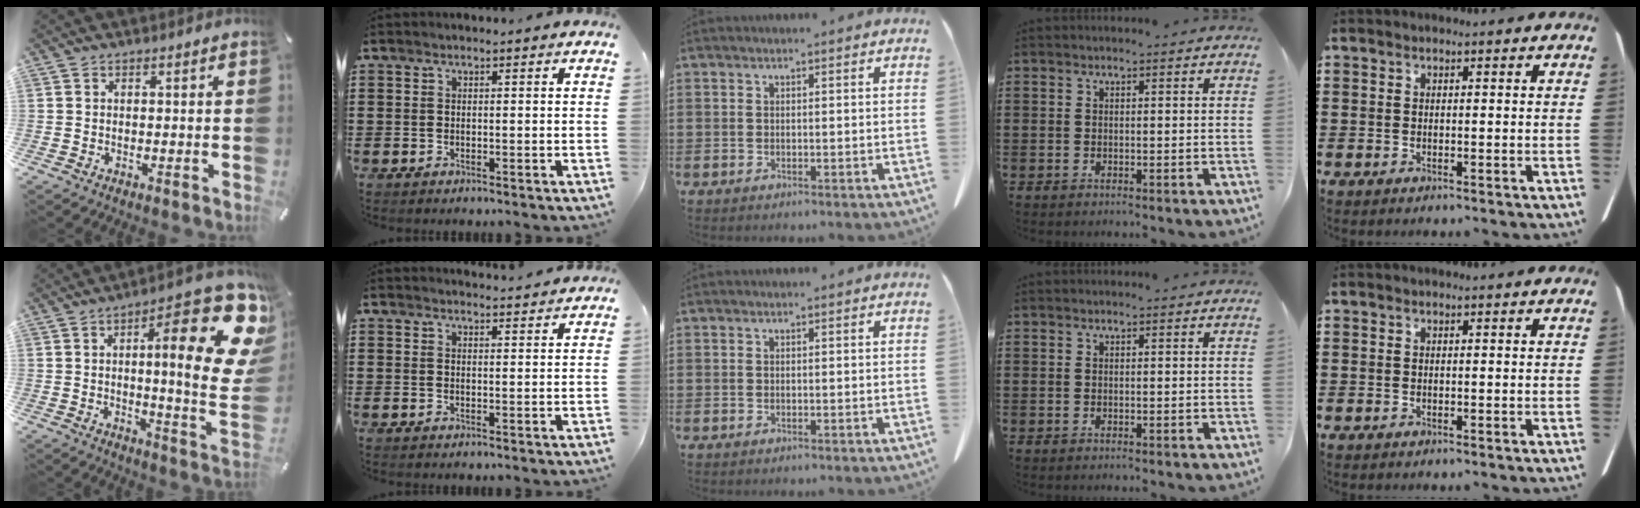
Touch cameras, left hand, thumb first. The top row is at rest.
{"thumb": {"total": 25.6, "force": [8.0, 6.5, 23.4], "torque": [-0.330, -0.064, 0.123]}, "index": {"total": 2.1, "force": [2.1, 0.0, 0.2], "torque": [-0.009, -0.003, 0.041]}}